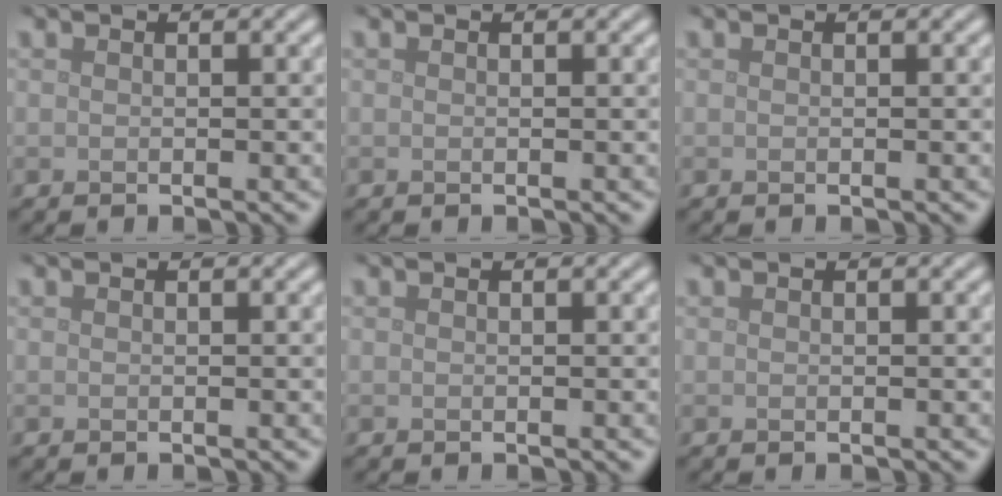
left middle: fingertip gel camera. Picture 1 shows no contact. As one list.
[{"total": 0.0}, {"total": 0.0}, {"total": 0.0}, {"total": 0.0}, {"total": 0.0}]